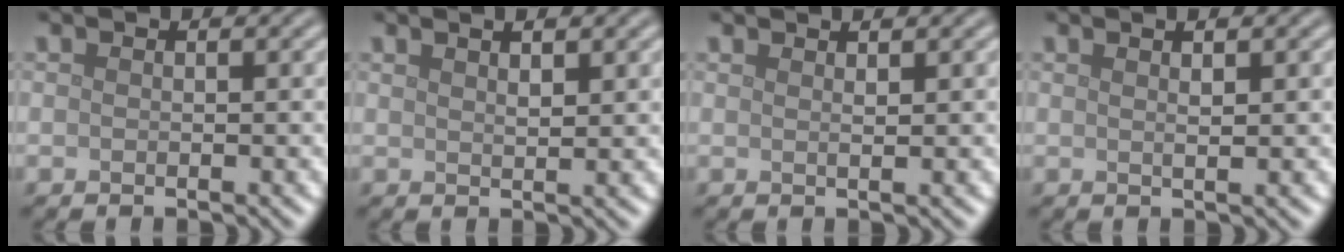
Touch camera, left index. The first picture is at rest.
{"total": 2.4, "force": [1.5, 0.6, 1.7], "torque": [-0.015, 0.007, 0.015]}
{"total": 1.6, "force": [1.1, 0.4, 1.0], "torque": [-0.007, 0.002, 0.006]}
{"total": 2.3, "force": [1.1, 0.7, 1.9], "torque": [-0.016, 0.002, 0.001]}